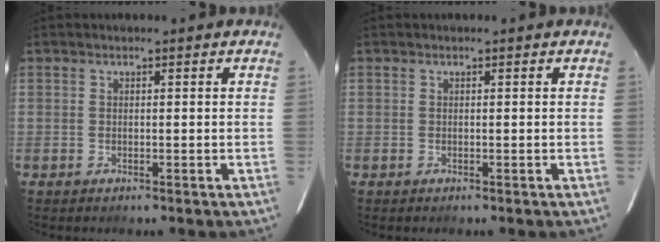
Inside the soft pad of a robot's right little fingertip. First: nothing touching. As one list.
[{"total": 0.0}]